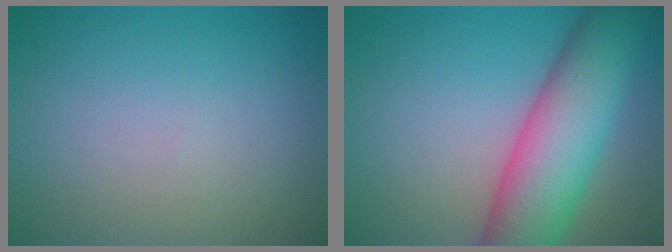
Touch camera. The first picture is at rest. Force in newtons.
{"total": 10.3, "press": 10.3, "slide": 0.7}